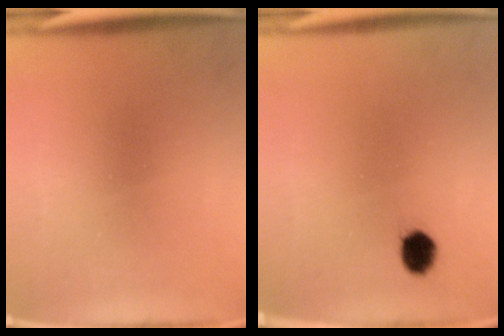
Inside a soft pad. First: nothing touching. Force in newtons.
{"total": 3.7}